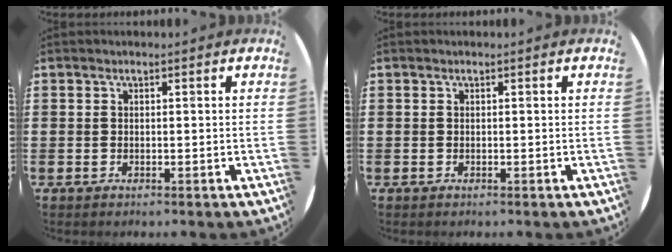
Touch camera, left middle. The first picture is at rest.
{"total": 0.0}